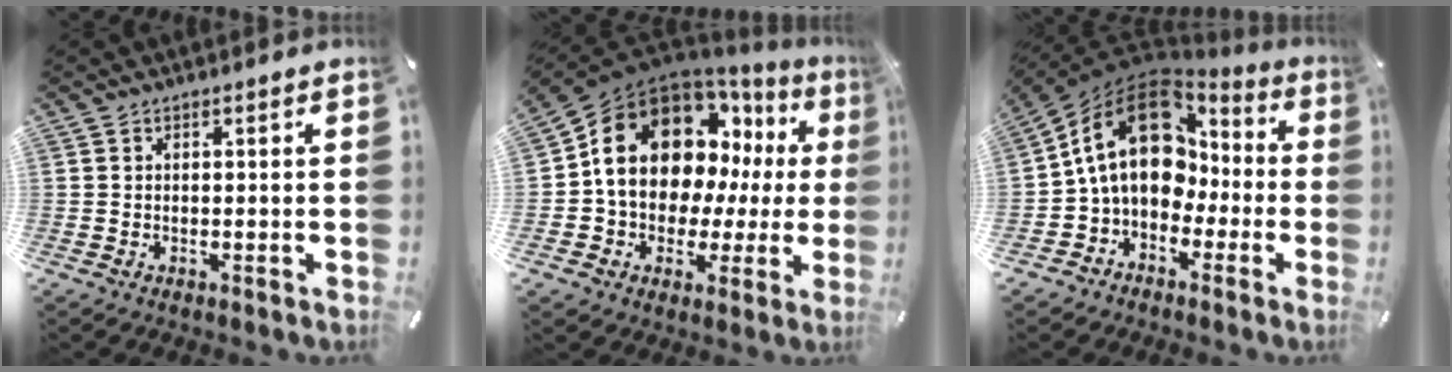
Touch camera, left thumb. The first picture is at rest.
{"total": 18.4, "force": [5.9, 13.6, 10.8], "torque": [-0.194, -0.037, 0.107]}
{"total": 19.0, "force": [2.4, 14.3, 12.3], "torque": [-0.234, 0.001, 0.043]}